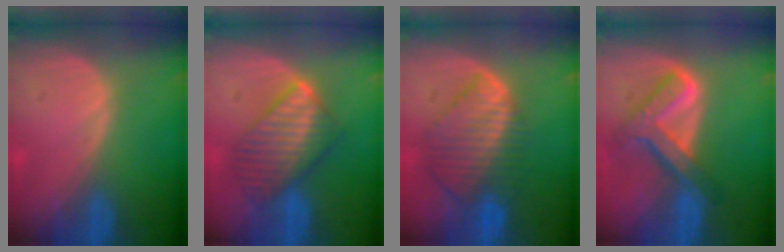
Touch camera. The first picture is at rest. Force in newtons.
{"total": 7.7, "press": 7.7, "slide": 0.3}
{"total": 8.6, "press": 7.6, "slide": 4.1}
{"total": 8.0, "press": 6.7, "slide": 4.3}